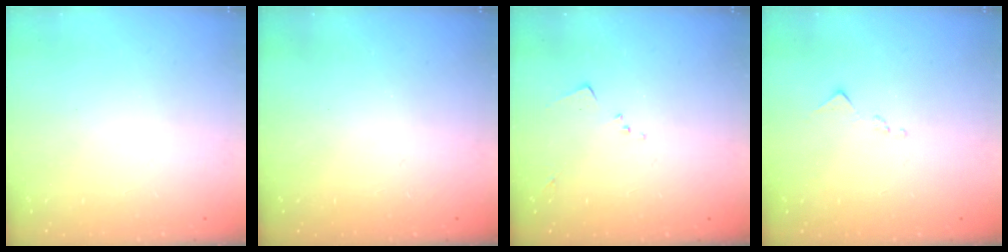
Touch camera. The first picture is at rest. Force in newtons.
{"total": 1.3, "press": 1.2, "slide": 0.2}
{"total": 6.3, "press": 6.2, "slide": 0.9}
{"total": 6.6, "press": 6.6, "slide": 0.7}